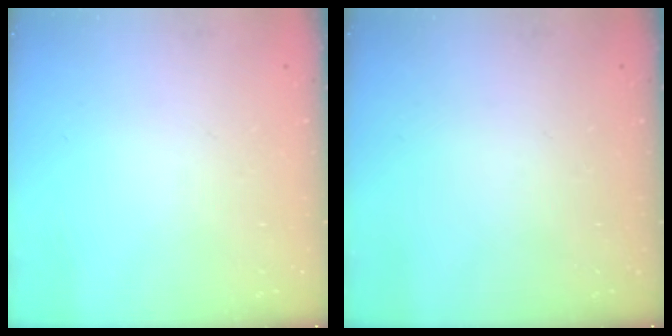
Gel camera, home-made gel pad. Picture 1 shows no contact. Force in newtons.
{"total": 0.0}